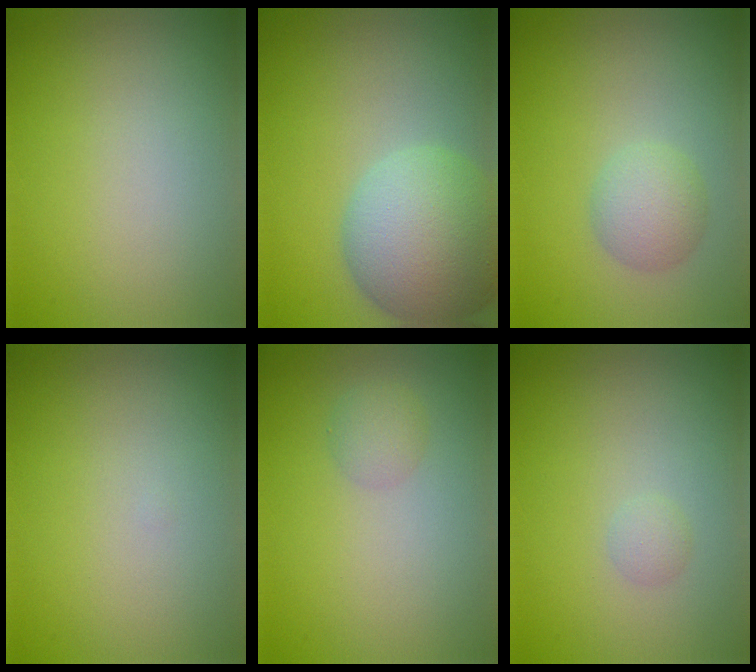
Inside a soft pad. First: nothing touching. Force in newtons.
{"total": 9.6, "press": 9.6, "slide": 0.6}
{"total": 2.7, "press": 2.7, "slide": 0.1}
{"total": 0.0}
{"total": 1.4, "press": 1.4, "slide": 0.0}
{"total": 0.8, "press": 0.8, "slide": 0.1}